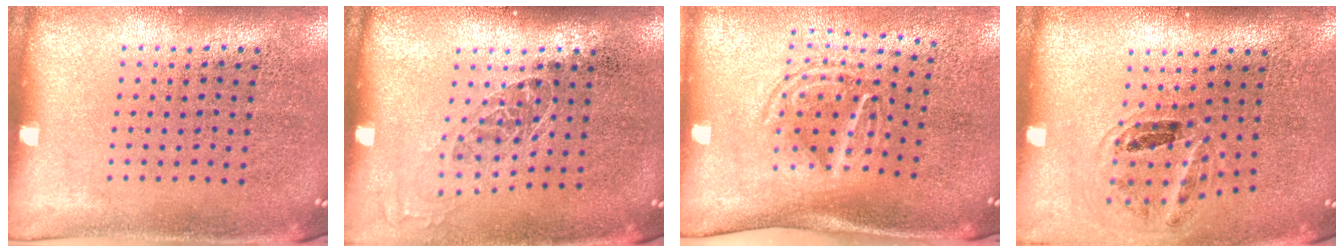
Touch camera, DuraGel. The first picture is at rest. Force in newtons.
{"total": 1.0, "press": 0.9, "slide": 0.4}
{"total": 1.7, "press": 1.2, "slide": 1.2}
{"total": 1.1, "press": 1.0, "slide": 0.3}